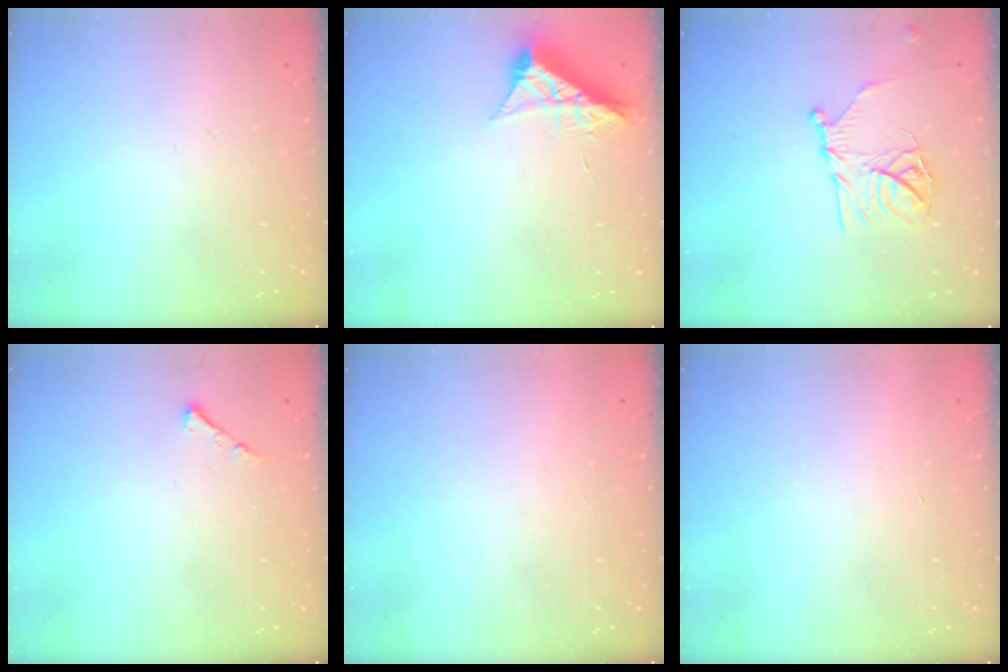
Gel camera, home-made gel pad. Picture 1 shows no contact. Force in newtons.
{"total": 8.6, "press": 8.6, "slide": 0.4}
{"total": 13.2, "press": 13.2, "slide": 0.8}
{"total": 3.3, "press": 3.3, "slide": 0.6}
{"total": 1.5, "press": 1.5, "slide": 0.1}
{"total": 1.6, "press": 1.6, "slide": 0.1}